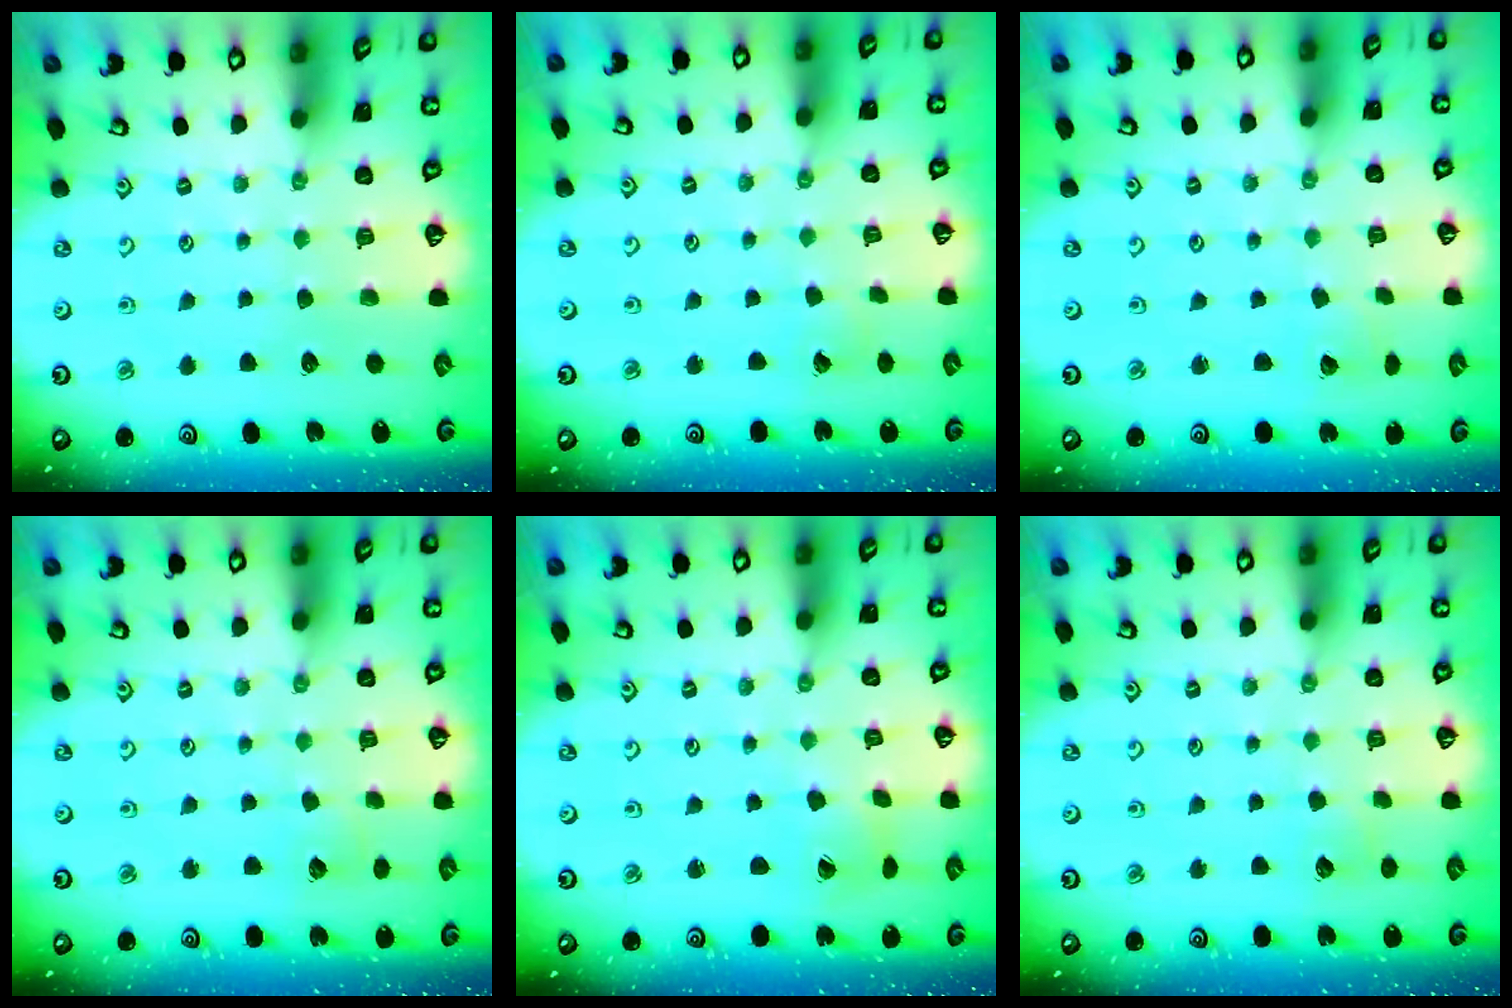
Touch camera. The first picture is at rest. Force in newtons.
{"total": 2.7, "press": 2.7, "slide": 0.3}
{"total": 3.4, "press": 3.4, "slide": 0.5}
{"total": 4.3, "press": 4.3, "slide": 0.5}
{"total": 2.0, "press": 2.0, "slide": 0.4}
{"total": 2.9, "press": 2.9, "slide": 0.2}